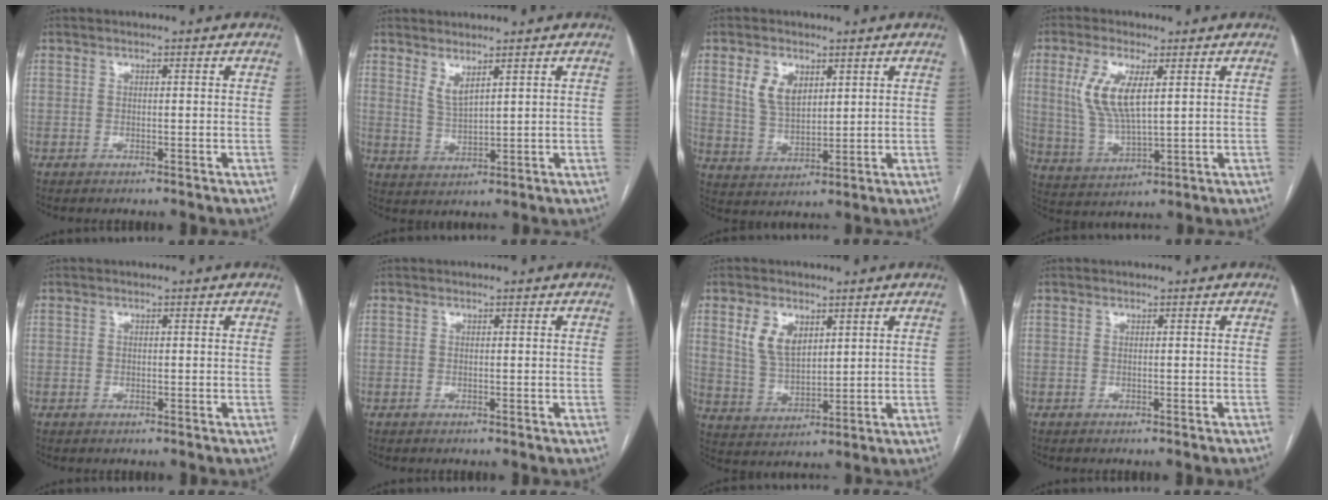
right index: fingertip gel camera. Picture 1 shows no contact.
{"total": 3.1, "force": [2.4, 0.5, 2.0], "torque": [-0.044, -0.015, 0.053]}
{"total": 6.5, "force": [2.9, 3.9, 4.3], "torque": [-0.089, 0.007, 0.066]}
{"total": 9.1, "force": [2.8, 2.8, 8.2], "torque": [-0.183, 0.000, 0.061]}
{"total": 0.0}
{"total": 0.0}
{"total": 7.0, "force": [3.3, 4.0, 4.6], "torque": [-0.097, 0.007, 0.076]}
{"total": 0.6, "force": [-0.5, -0.1, 0.4], "torque": [-0.004, 0.002, -0.006]}